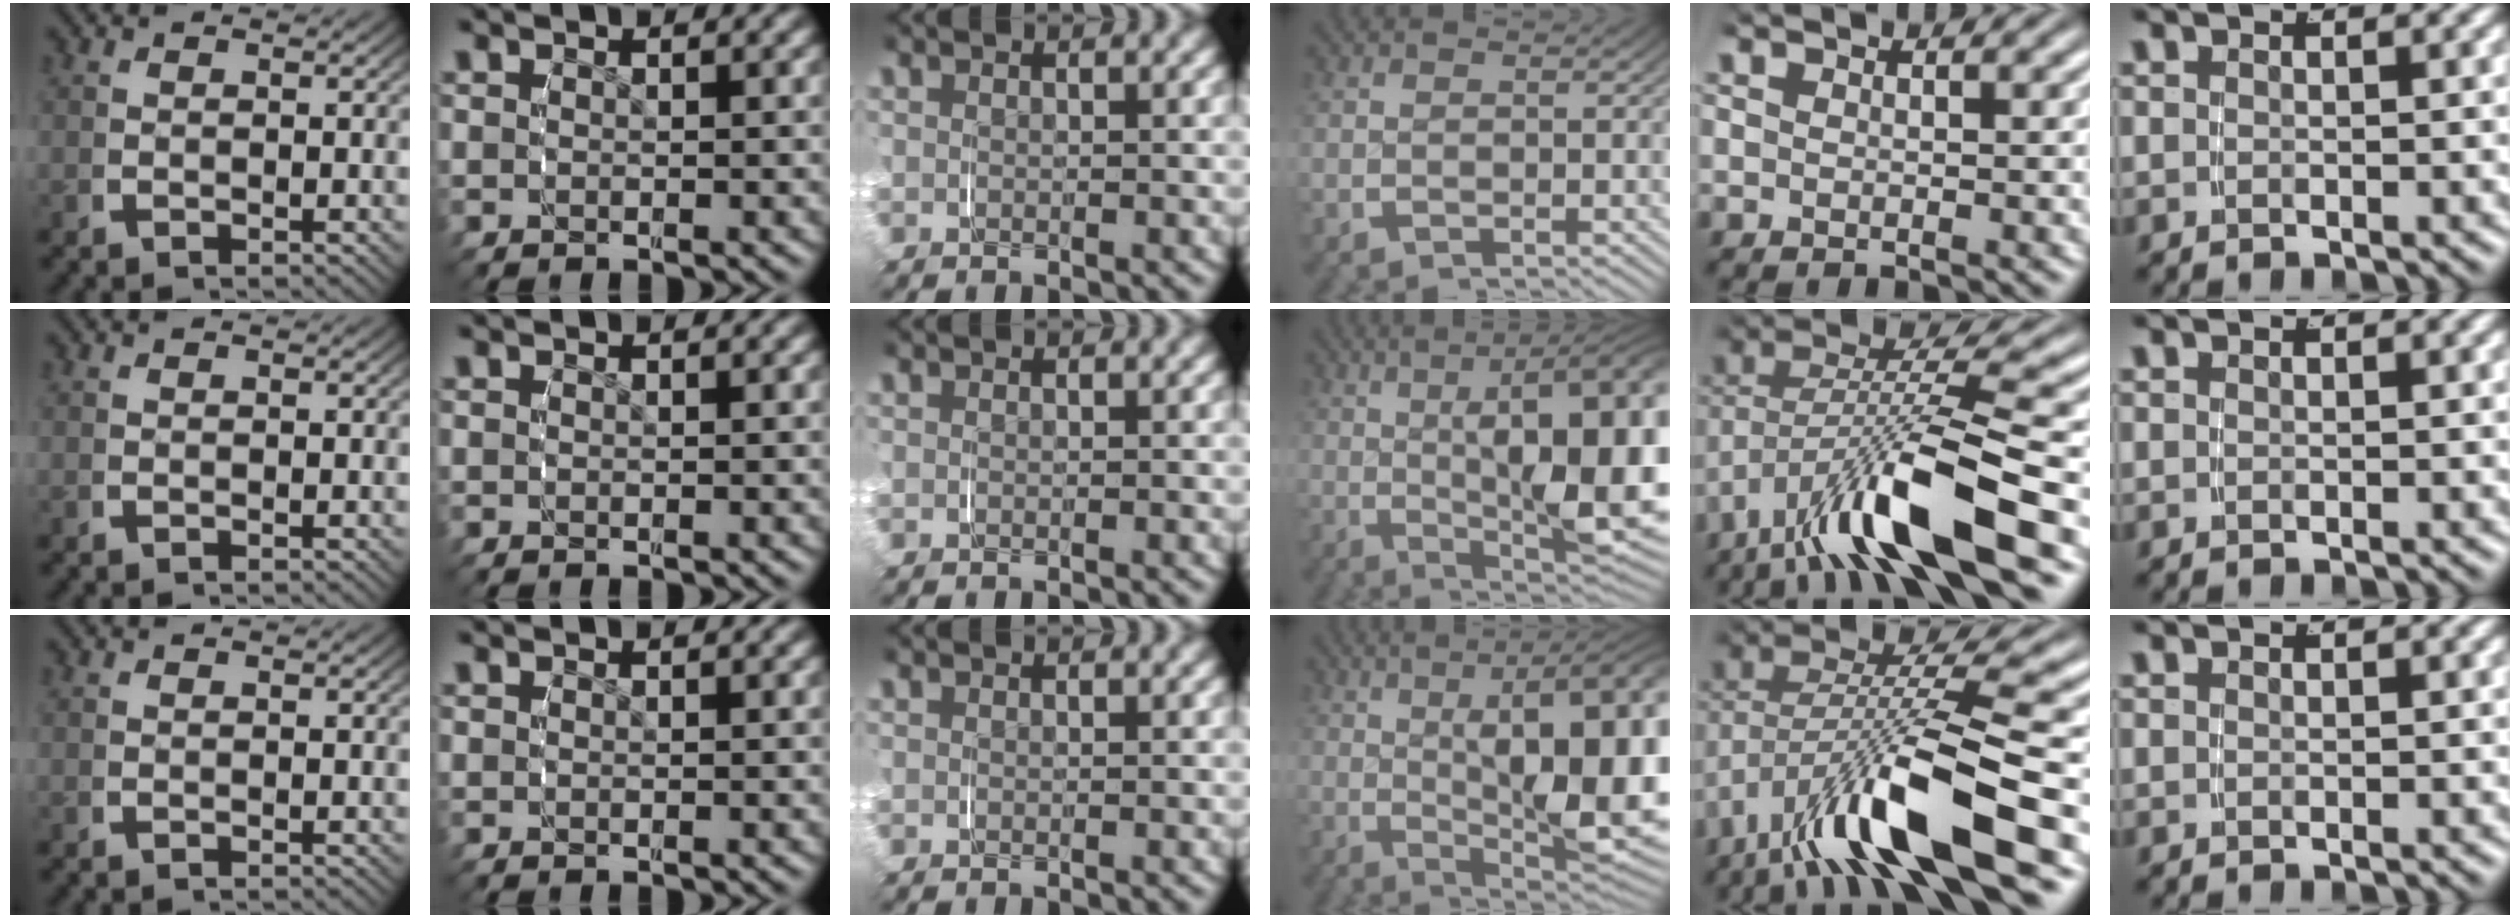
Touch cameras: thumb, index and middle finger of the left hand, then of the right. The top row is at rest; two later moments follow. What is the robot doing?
{"motion": "grasp_and_lifting", "object": "glasses case"}